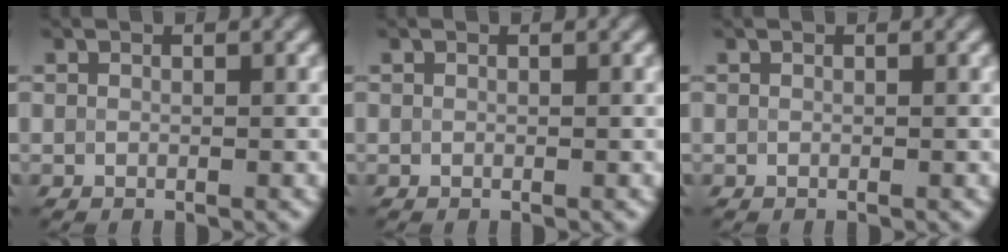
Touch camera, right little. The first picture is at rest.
{"total": 0.0}
{"total": 0.0}